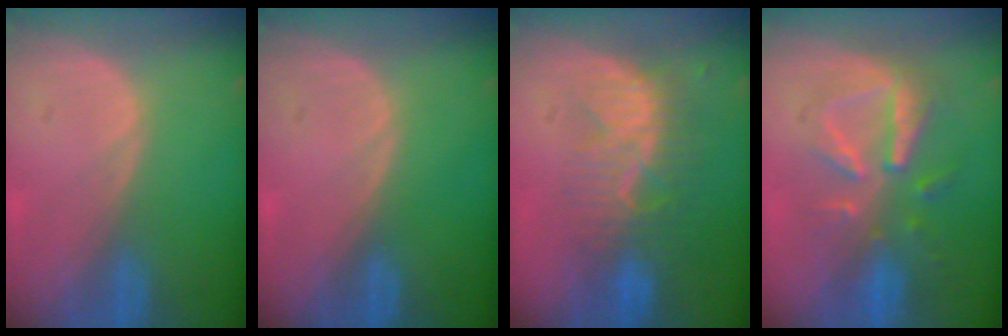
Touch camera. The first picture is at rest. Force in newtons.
{"total": 0.0}
{"total": 8.5, "press": 7.7, "slide": 3.5}
{"total": 7.8, "press": 7.6, "slide": 1.5}